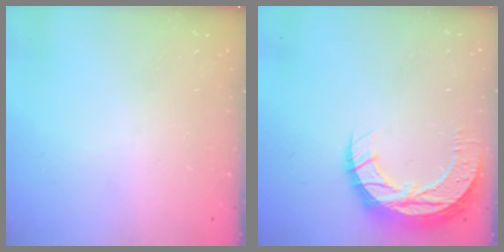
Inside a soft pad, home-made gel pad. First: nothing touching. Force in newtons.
{"total": 11.0, "press": 11.0, "slide": 0.8}